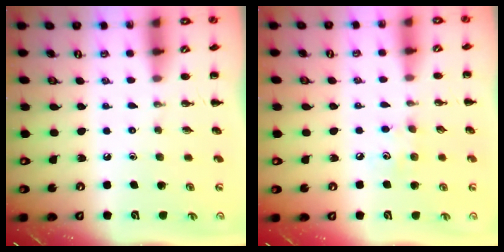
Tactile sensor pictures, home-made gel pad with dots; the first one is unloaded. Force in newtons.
{"total": 5.2, "press": 5.1, "slide": 1.3}